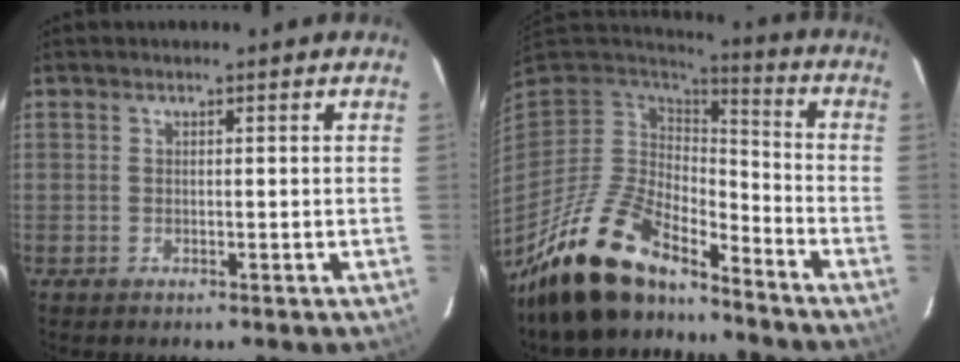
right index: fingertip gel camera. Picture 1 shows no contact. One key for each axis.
{"total": 18.8, "fx": -14.8, "fy": 6.4, "fz": 9.6, "tx": -0.201, "ty": -0.028, "tz": -0.267}